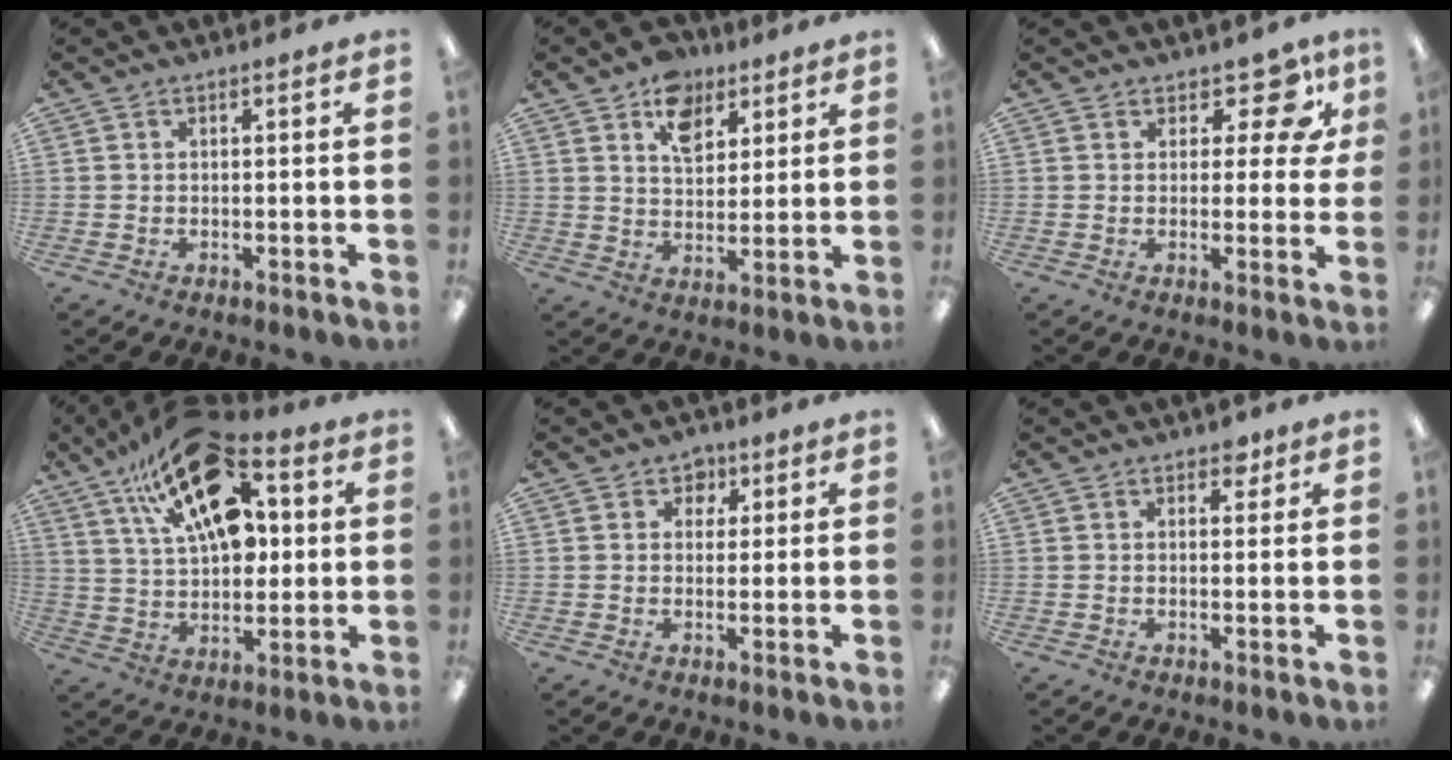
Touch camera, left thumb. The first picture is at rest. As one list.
[{"total": 9.5, "force": [5.6, 6.3, 4.3], "torque": [-0.057, -0.017, 0.100]}, {"total": 7.0, "force": [4.1, 4.2, 3.9], "torque": [-0.052, -0.022, 0.071]}, {"total": 21.7, "force": [10.9, 11.1, 15.1], "torque": [-0.250, -0.048, 0.188]}, {"total": 3.4, "force": [1.6, 2.9, 0.8], "torque": [0.000, -0.003, 0.024]}, {"total": 2.4, "force": [1.6, 1.5, 1.0], "torque": [0.003, -0.006, 0.025]}]